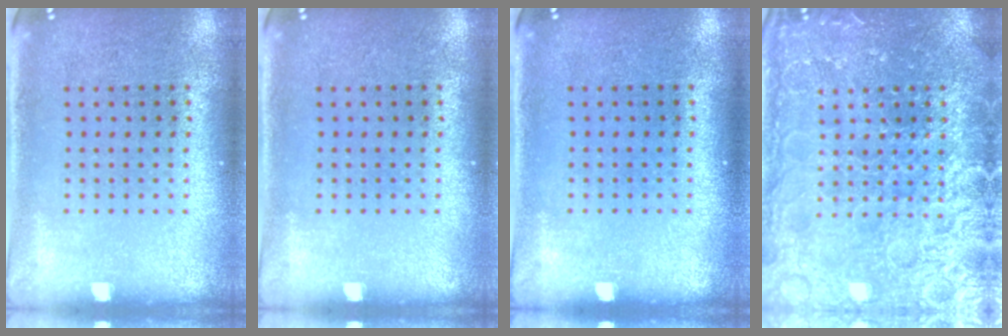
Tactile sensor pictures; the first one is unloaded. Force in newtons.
{"total": 0.0}
{"total": 0.0}
{"total": 6.9, "press": 6.9, "slide": 0.8}